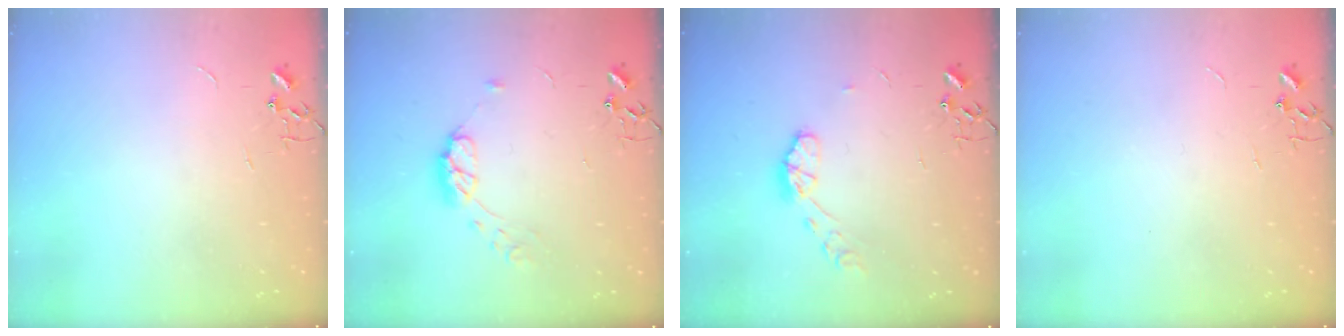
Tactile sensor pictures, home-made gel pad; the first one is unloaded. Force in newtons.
{"total": 8.7, "press": 8.7, "slide": 0.1}
{"total": 7.5, "press": 7.5, "slide": 0.5}
{"total": 0.0}